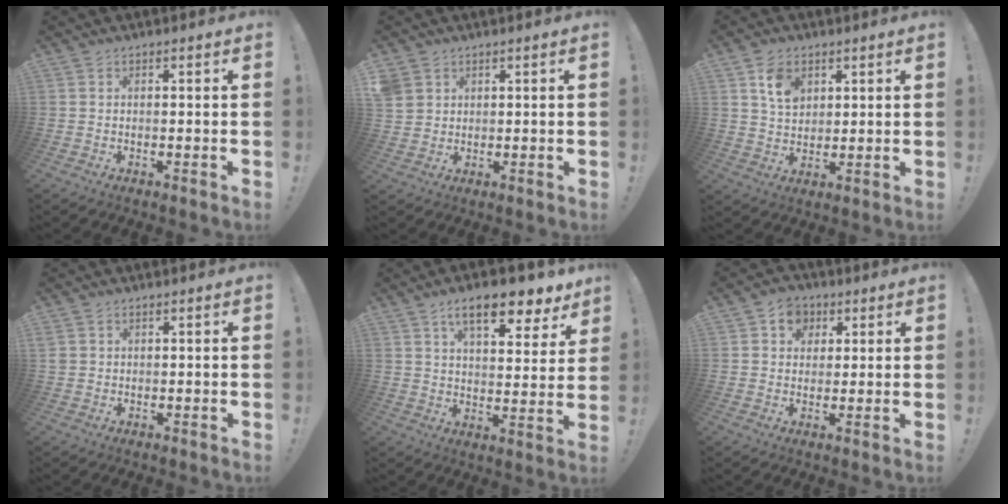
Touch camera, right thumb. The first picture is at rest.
{"total": 4.0, "force": [2.4, 3.1, 0.9], "torque": [-0.022, -0.005, 0.049]}
{"total": 8.1, "force": [3.9, 5.7, 4.1], "torque": [-0.060, -0.011, 0.073]}
{"total": 2.0, "force": [0.9, 1.6, 0.7], "torque": [-0.011, 0.002, 0.018]}
{"total": 13.8, "force": [8.9, 4.6, 9.5], "torque": [-0.133, -0.054, 0.146]}
{"total": 6.9, "force": [2.7, 6.1, 1.9], "torque": [-0.018, -0.013, 0.051]}